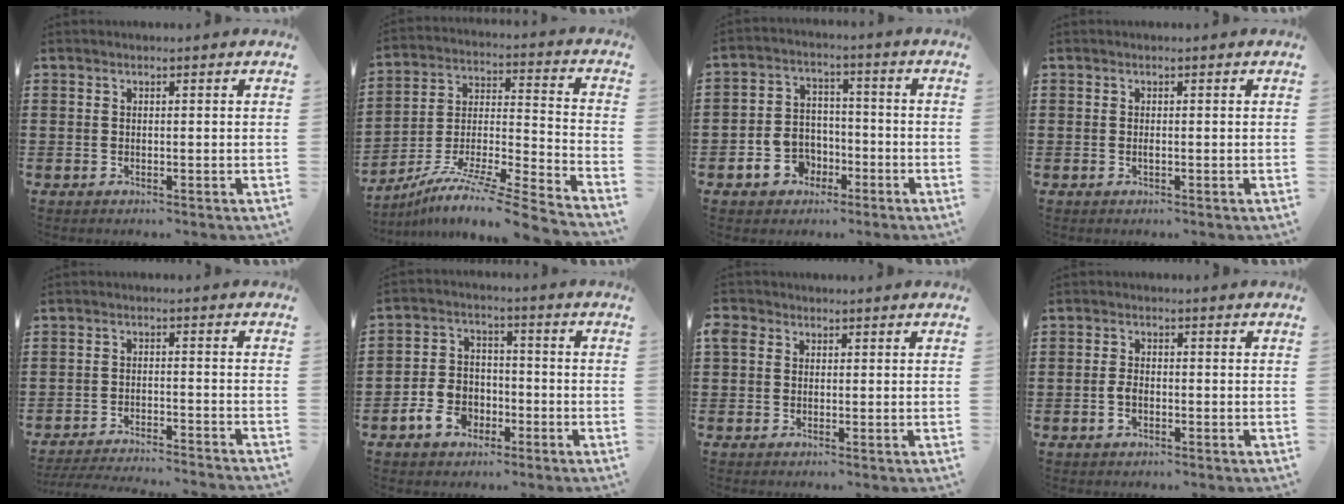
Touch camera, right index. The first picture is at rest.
{"total": 9.3, "force": [-7.8, -0.1, 5.0], "torque": [-0.087, 0.000, -0.160]}
{"total": 5.8, "force": [-2.7, 4.8, 1.8], "torque": [-0.055, 0.016, -0.052]}
{"total": 0.6, "force": [-0.1, 0.2, 0.6], "torque": [-0.013, -0.004, -0.002]}
{"total": 3.8, "force": [-3.7, -0.4, 0.6], "torque": [-0.011, -0.007, -0.076]}
{"total": 6.1, "force": [-3.0, 4.5, 2.8], "torque": [-0.072, 0.014, -0.060]}
{"total": 1.9, "force": [0.6, 1.7, 0.6], "torque": [-0.019, 0.008, 0.009]}
{"total": 2.5, "force": [-0.8, 1.3, 1.9], "torque": [-0.053, -0.006, -0.019]}